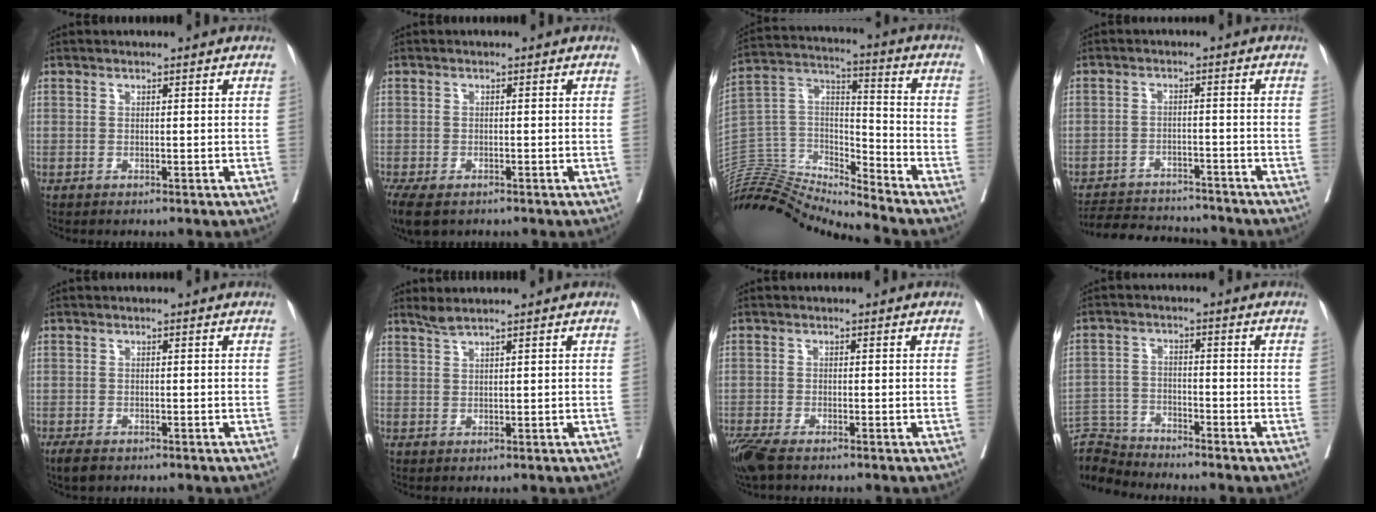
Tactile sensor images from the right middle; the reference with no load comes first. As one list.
[{"total": 7.8, "force": [-5.0, 4.1, 4.3], "torque": [-0.099, -0.015, -0.077]}, {"total": 16.0, "force": [-15.8, -0.4, 2.1], "torque": [-0.027, 0.055, -0.298]}, {"total": 10.3, "force": [-9.7, 3.0, 2.0], "torque": [-0.030, 0.006, -0.140]}, {"total": 2.8, "force": [-2.0, 1.2, 1.5], "torque": [-0.025, -0.004, -0.029]}, {"total": 1.7, "force": [1.5, -0.5, 0.6], "torque": [-0.012, 0.004, 0.034]}, {"total": 5.1, "force": [-3.8, 1.3, 3.1], "torque": [-0.066, -0.015, -0.070]}, {"total": 7.3, "force": [-7.3, 0.3, -0.8], "torque": [0.014, 0.006, -0.141]}]